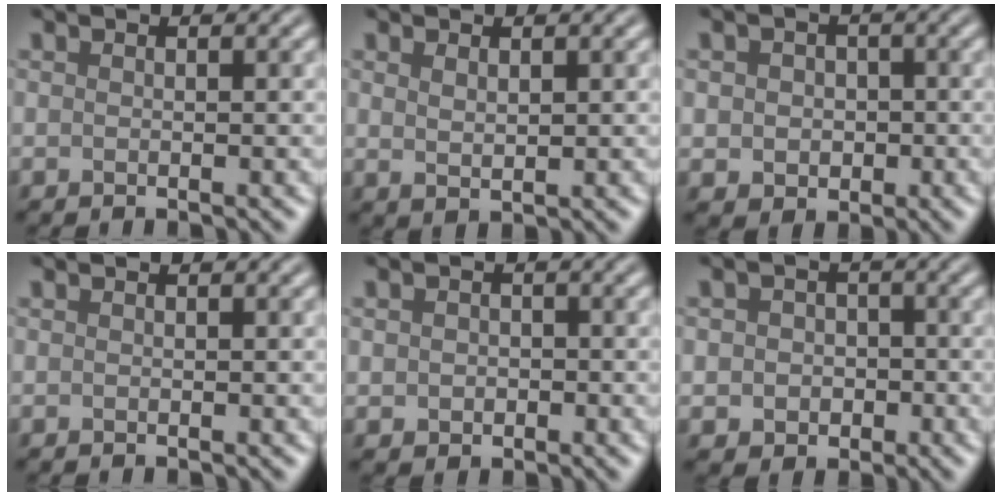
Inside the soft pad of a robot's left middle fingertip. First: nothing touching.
{"total": 1.2, "force": [0.7, 0.5, 0.9], "torque": [-0.020, -0.004, 0.018]}
{"total": 2.9, "force": [-0.1, 2.5, 1.4], "torque": [-0.015, -0.005, -0.007]}
{"total": 0.0}
{"total": 1.5, "force": [-0.2, 1.3, 0.7], "torque": [-0.009, -0.004, -0.004]}
{"total": 3.1, "force": [-0.4, 2.8, 1.3], "torque": [-0.004, -0.005, -0.014]}